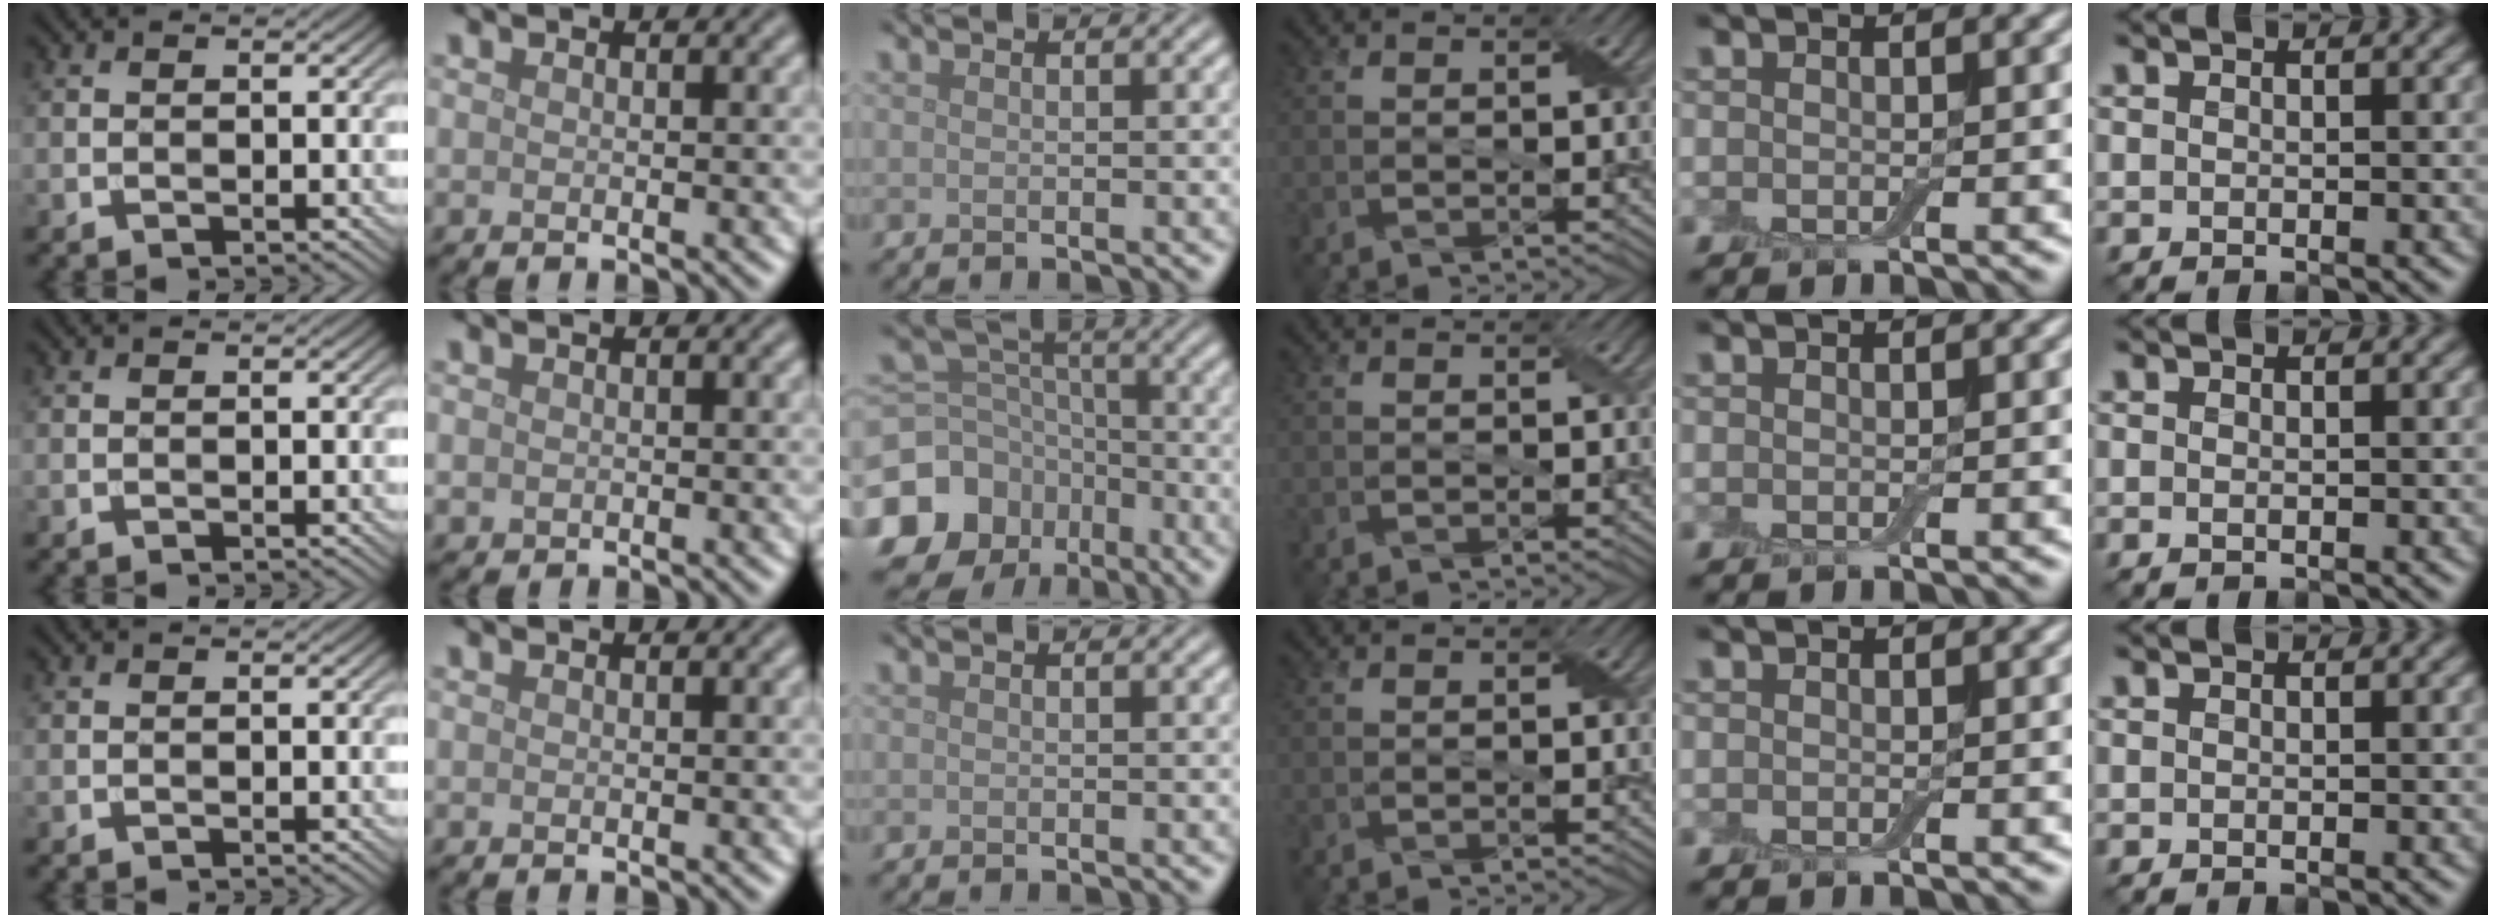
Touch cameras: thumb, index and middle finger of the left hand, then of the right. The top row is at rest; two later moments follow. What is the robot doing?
{"motion": "fold", "object": "cloth"}